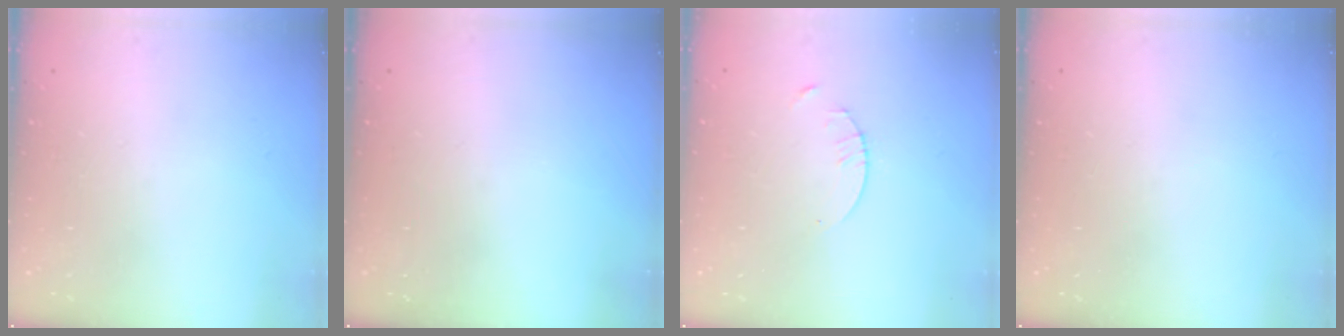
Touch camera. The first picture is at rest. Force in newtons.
{"total": 0.0}
{"total": 1.3, "press": 1.3, "slide": 0.2}
{"total": 0.0}